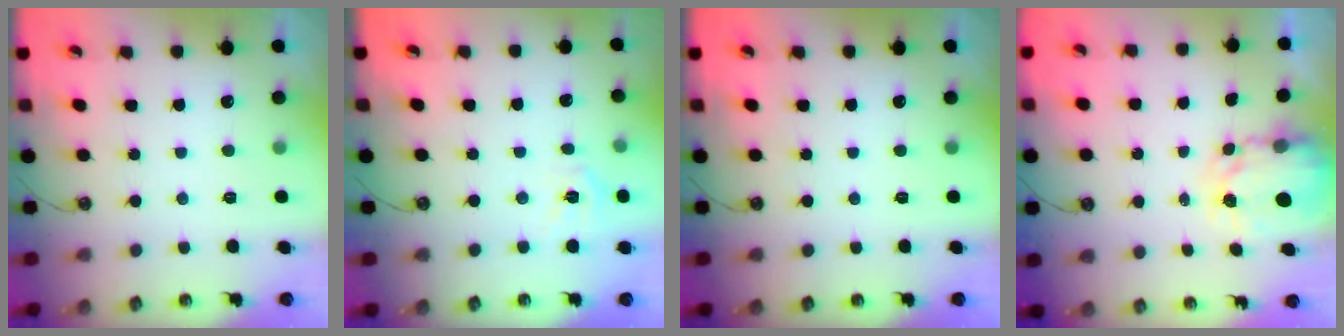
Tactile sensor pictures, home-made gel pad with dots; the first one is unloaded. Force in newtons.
{"total": 7.1, "press": 7.1, "slide": 0.7}
{"total": 0.0}
{"total": 3.9, "press": 3.9, "slide": 0.4}